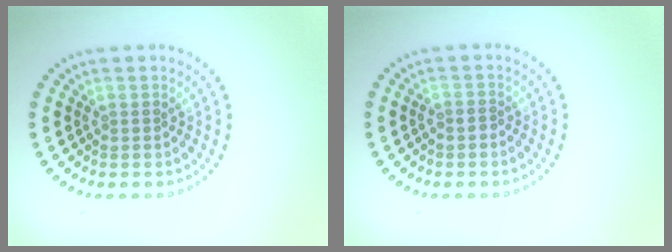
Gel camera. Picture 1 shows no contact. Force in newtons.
{"total": 0.6, "press": 0.3, "slide": 0.5}